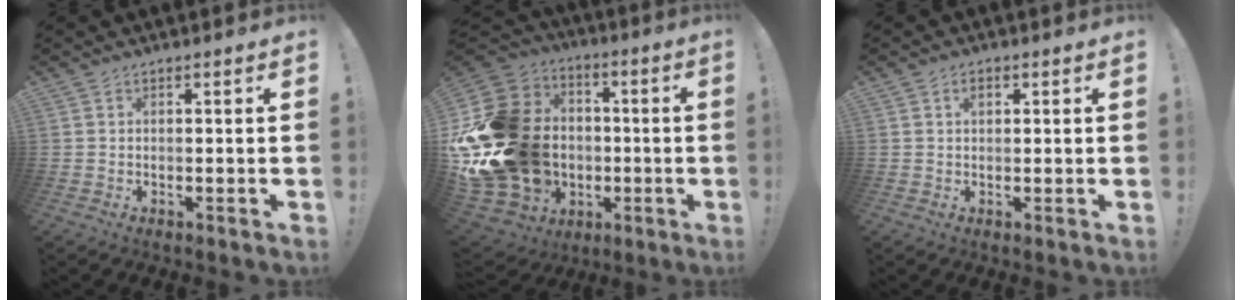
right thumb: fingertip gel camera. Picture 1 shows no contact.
{"total": 28.6, "force": [-2.8, 23.0, 16.6], "torque": [-0.301, 0.004, 0.029]}
{"total": 1.8, "force": [0.7, 1.1, 1.2], "torque": [-0.012, -0.001, 0.009]}